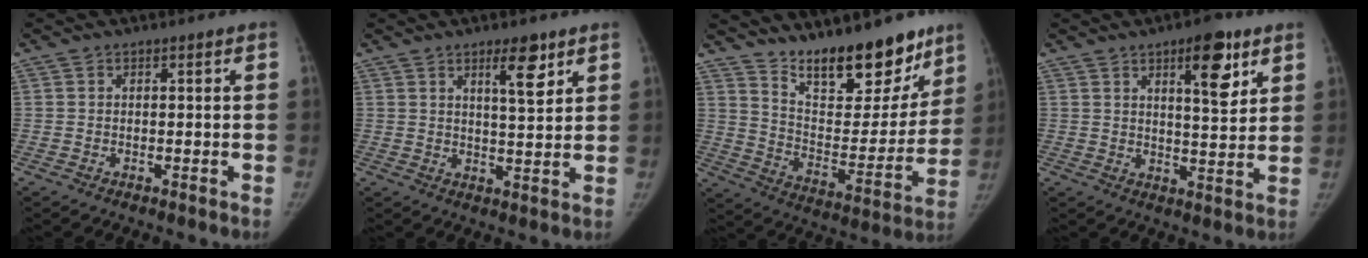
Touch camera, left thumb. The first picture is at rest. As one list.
[{"total": 6.3, "force": [3.8, 1.6, 4.8], "torque": [-0.062, -0.027, 0.060]}, {"total": 21.2, "force": [15.9, 8.1, 11.5], "torque": [-0.111, -0.106, 0.253]}, {"total": 9.7, "force": [5.2, 3.3, 7.5], "torque": [-0.087, -0.029, 0.074]}]